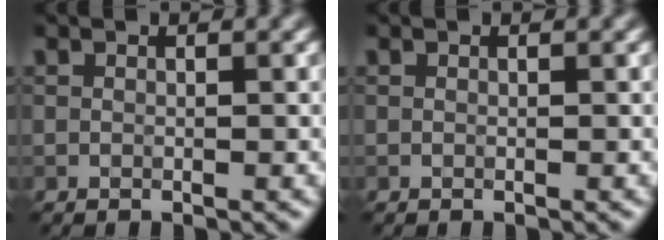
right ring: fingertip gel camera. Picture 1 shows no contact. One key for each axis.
{"total": 0.0}